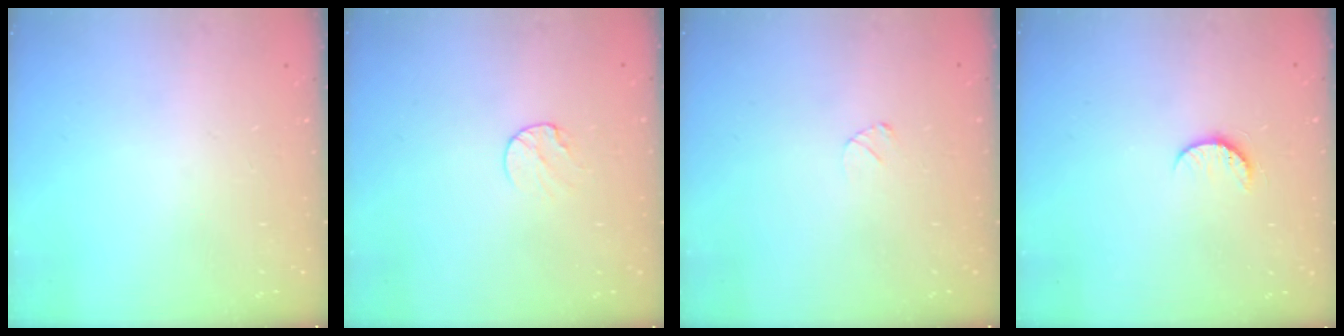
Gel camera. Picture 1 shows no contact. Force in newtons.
{"total": 6.0, "press": 6.0, "slide": 0.6}
{"total": 2.6, "press": 2.6, "slide": 0.3}
{"total": 6.1, "press": 6.0, "slide": 0.5}